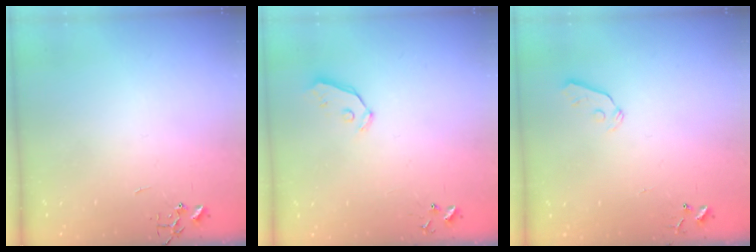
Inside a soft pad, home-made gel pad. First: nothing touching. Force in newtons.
{"total": 4.9, "press": 4.9, "slide": 0.2}
{"total": 5.2, "press": 5.2, "slide": 0.6}